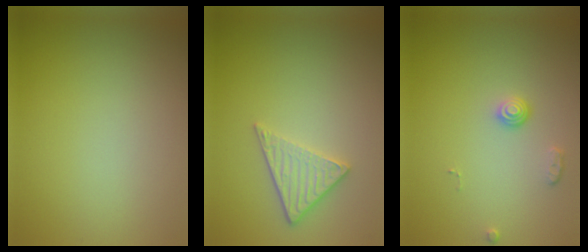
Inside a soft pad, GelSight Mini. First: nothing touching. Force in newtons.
{"total": 2.8, "press": 2.4, "slide": 1.3}
{"total": 1.3, "press": 1.0, "slide": 0.9}